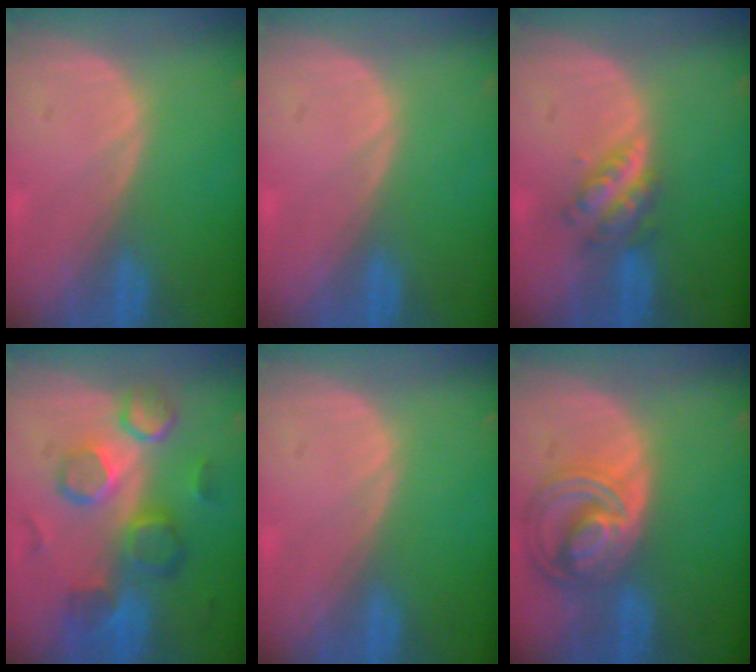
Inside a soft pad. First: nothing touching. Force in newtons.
{"total": 0.6, "press": 0.1, "slide": 0.6}
{"total": 4.7, "press": 4.4, "slide": 1.5}
{"total": 10.1, "press": 9.0, "slide": 4.5}
{"total": 0.0}
{"total": 8.7, "press": 7.5, "slide": 4.4}